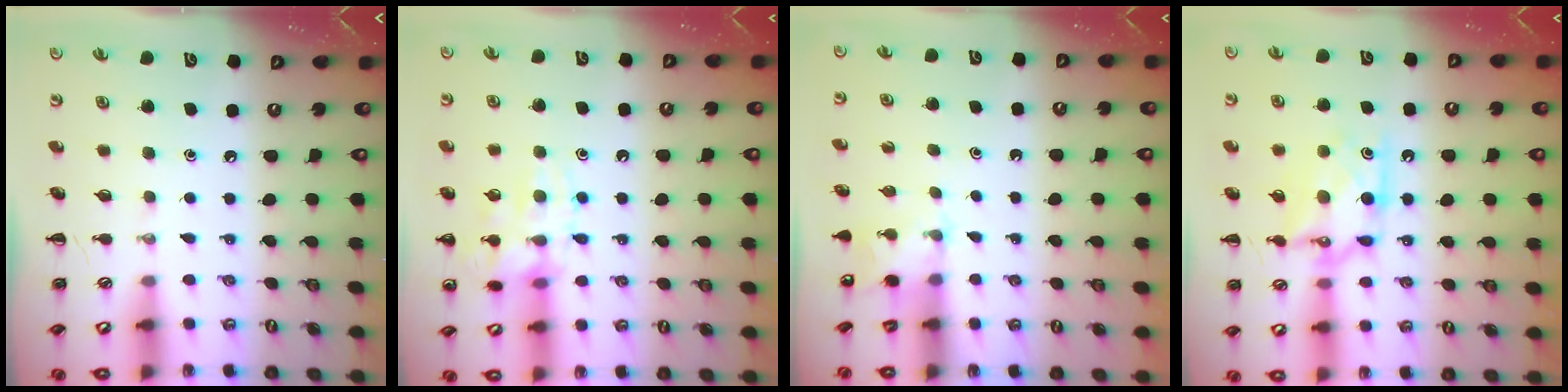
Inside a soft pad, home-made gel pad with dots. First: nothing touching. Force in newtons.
{"total": 12.5, "press": 12.5, "slide": 0.9}
{"total": 2.0, "press": 1.9, "slide": 0.6}
{"total": 11.2, "press": 11.1, "slide": 0.4}